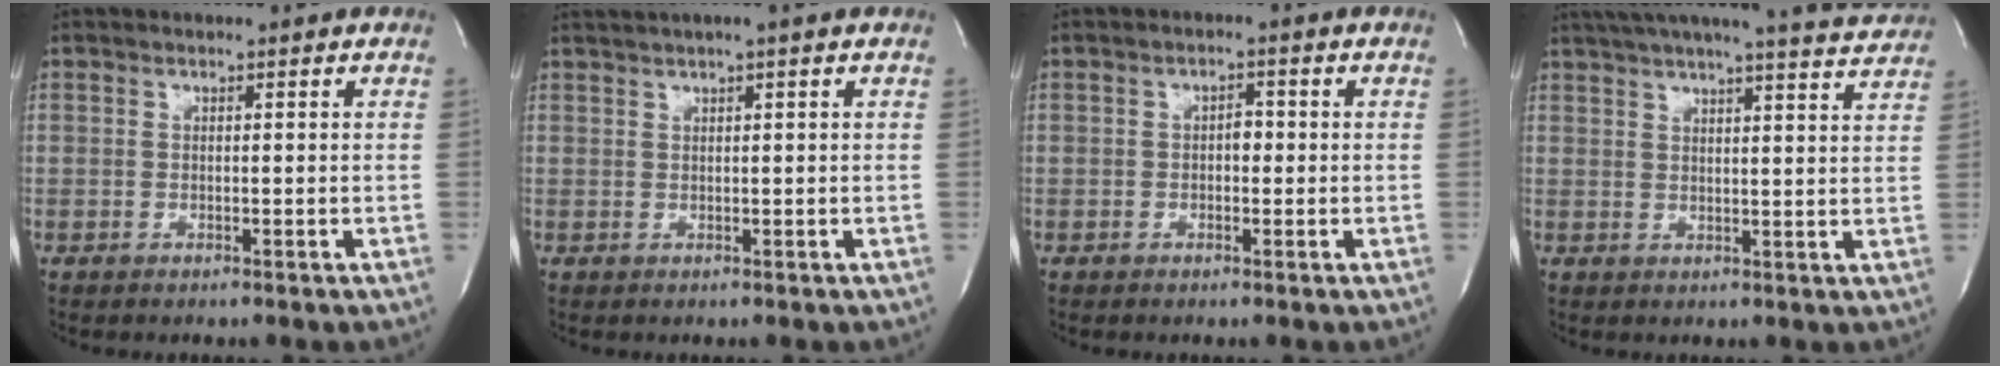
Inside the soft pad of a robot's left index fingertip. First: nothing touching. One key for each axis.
{"total": 3.7, "fx": 2.6, "fy": -0.5, "fz": 2.5, "tx": -0.046, "ty": 0.020, "tz": 0.049}
{"total": 1.9, "fx": -0.2, "fy": 1.0, "fz": 1.6, "tx": -0.021, "ty": 0.005, "tz": -0.004}
{"total": 17.3, "fx": 16.1, "fy": -0.1, "fz": 6.4, "tx": -0.101, "ty": -0.021, "tz": 0.198}